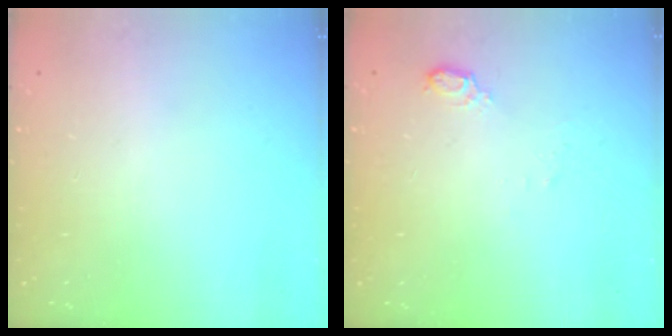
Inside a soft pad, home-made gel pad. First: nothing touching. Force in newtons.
{"total": 5.6, "press": 5.6, "slide": 0.6}